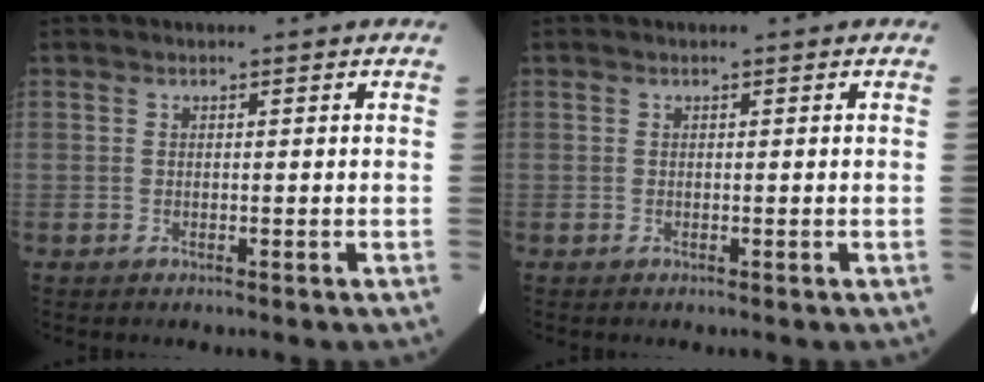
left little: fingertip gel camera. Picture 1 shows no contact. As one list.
[{"total": 0.0}]